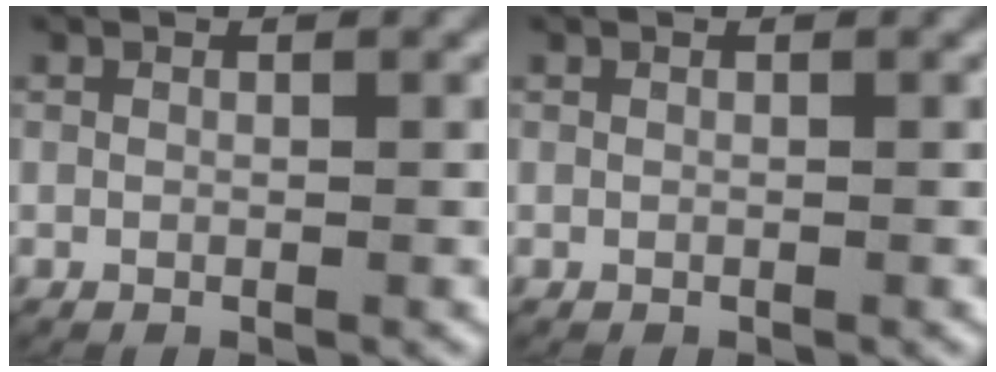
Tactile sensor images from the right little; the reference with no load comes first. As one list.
[{"total": 0.0}]